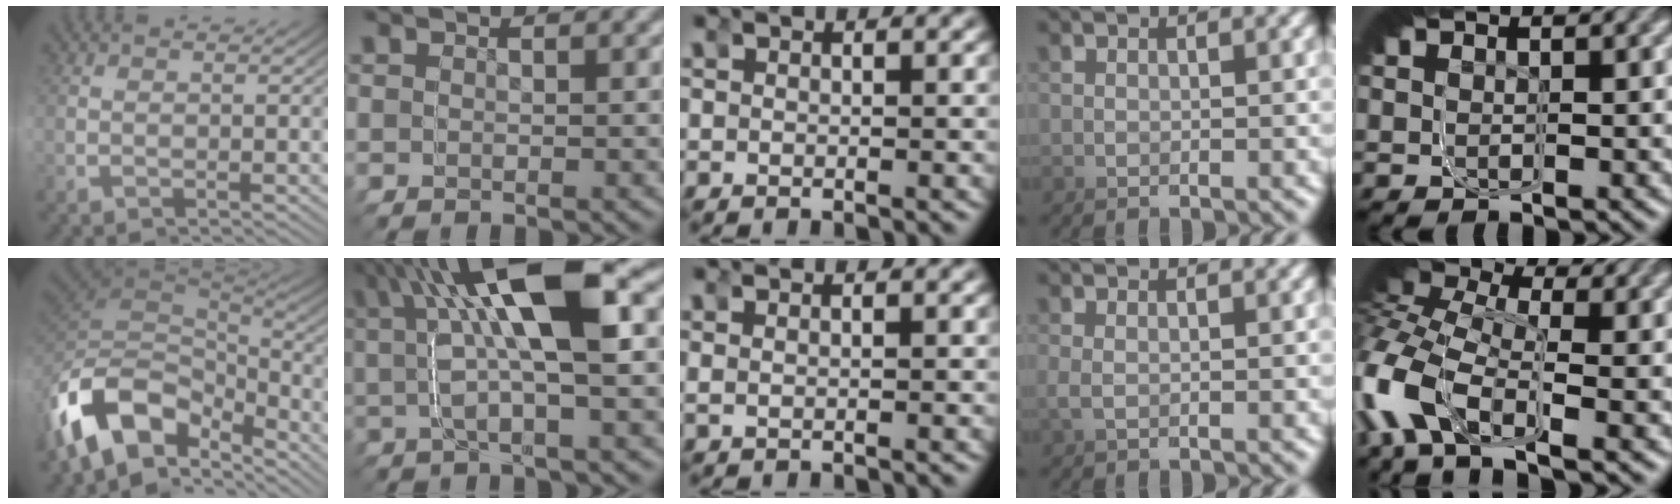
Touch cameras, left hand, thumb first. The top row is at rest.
{"thumb": {"total": 13.5, "force": [-1.1, 7.9, 10.9], "torque": [-0.206, 0.000, -0.017]}, "index": {"total": 10.1, "force": [2.9, 4.8, 8.4], "torque": [-0.157, 0.038, 0.037]}, "middle": {"total": 0.8, "force": [0.5, 0.3, 0.6], "torque": [-0.010, 0.004, 0.007]}, "ring": {"total": 1.6, "force": [-0.4, -1.5, -0.1], "torque": [0.015, 0.009, -0.008]}, "little": {"total": 5.5, "force": [-0.4, 3.0, 4.5], "torque": [-0.039, 0.025, -0.032]}}